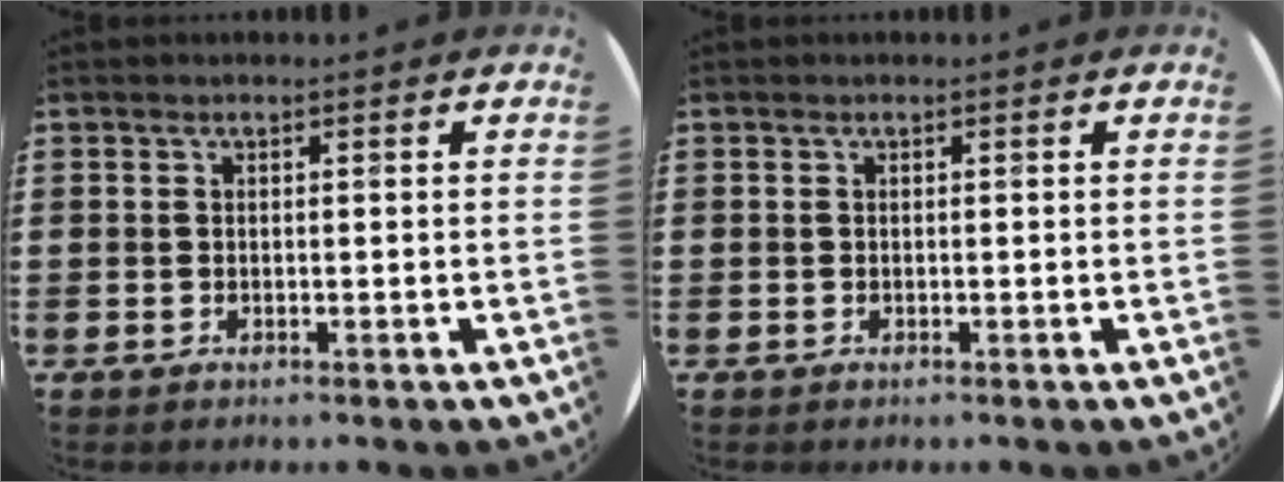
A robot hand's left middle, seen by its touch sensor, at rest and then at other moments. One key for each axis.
{"total": 0.0}